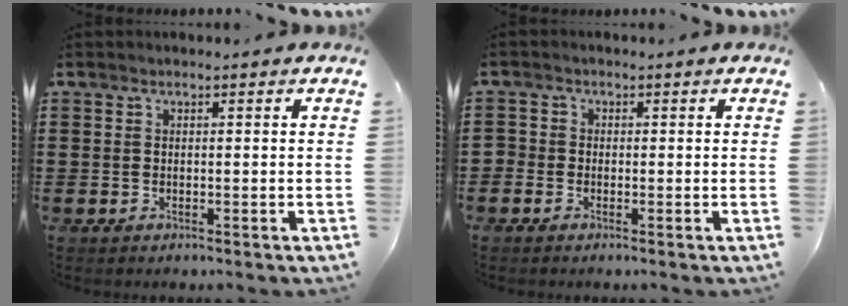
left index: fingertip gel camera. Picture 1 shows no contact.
{"total": 1.1, "force": [-0.7, 0.8, 0.2], "torque": [-0.007, 0.003, -0.015]}